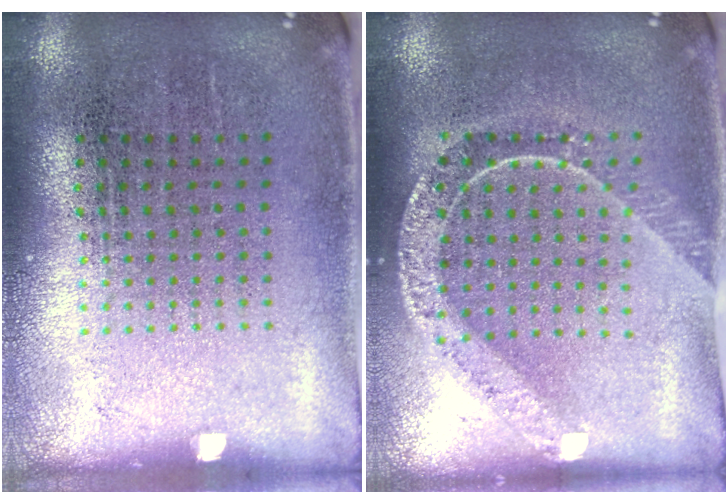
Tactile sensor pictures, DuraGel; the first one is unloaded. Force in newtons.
{"total": 1.7, "press": 1.5, "slide": 0.8}